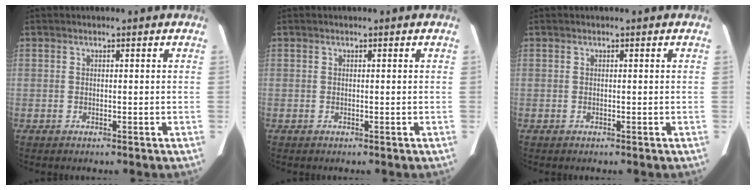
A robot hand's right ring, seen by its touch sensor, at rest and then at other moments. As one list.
[{"total": 0.0}, {"total": 0.0}]